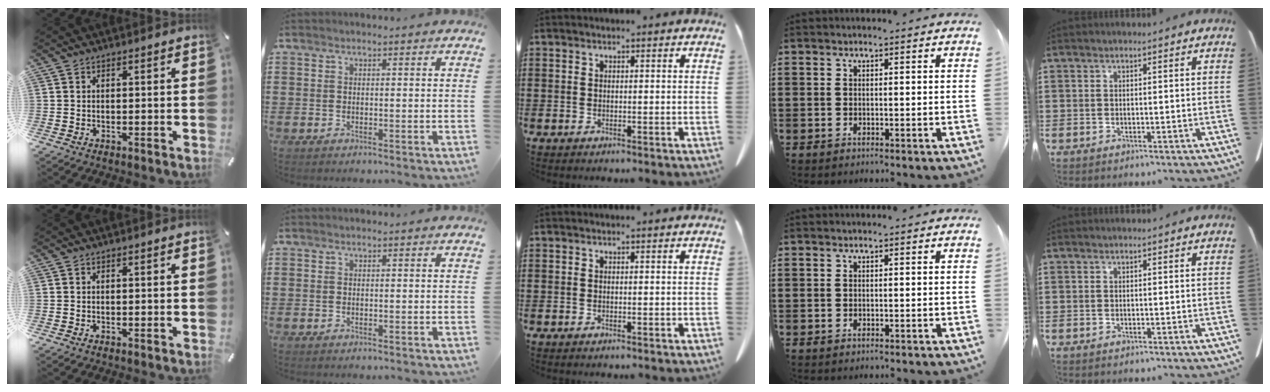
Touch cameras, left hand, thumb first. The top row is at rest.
{}